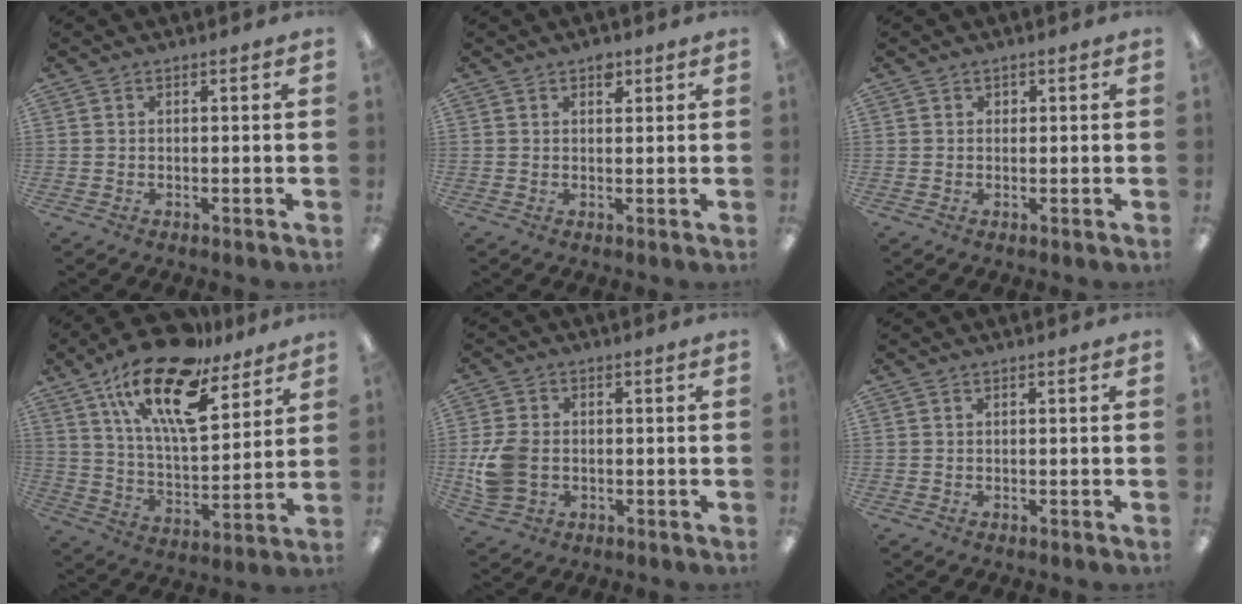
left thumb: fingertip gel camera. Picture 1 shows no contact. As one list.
[{"total": 2.5, "force": [1.4, 1.5, 1.3], "torque": [-0.004, -0.007, 0.020]}, {"total": 0.7, "force": [0.4, 0.6, 0.0], "torque": [0.000, 0.001, 0.006]}, {"total": 21.4, "force": [14.0, 8.4, 13.8], "torque": [-0.226, -0.082, 0.242]}, {"total": 8.8, "force": [-1.2, 6.8, 5.4], "torque": [-0.116, 0.010, -0.019]}, {"total": 0.0}]